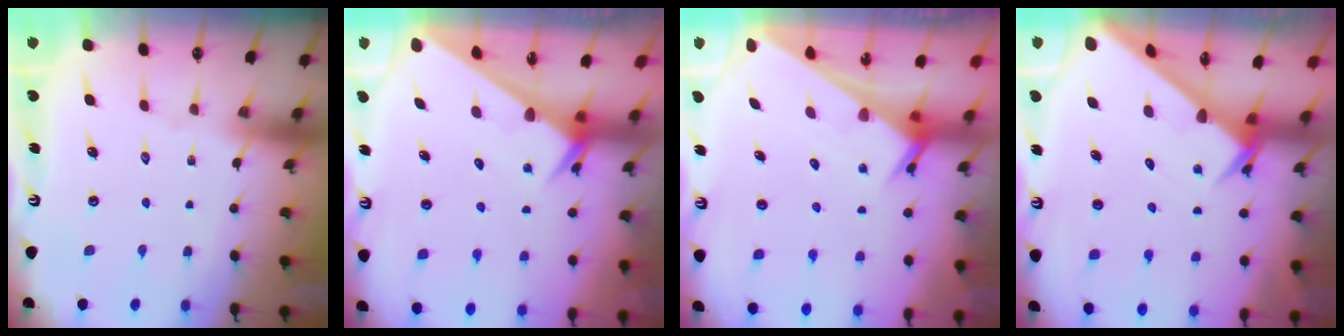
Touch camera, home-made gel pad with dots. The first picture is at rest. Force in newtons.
{"total": 2.9, "press": 2.9, "slide": 0.0}
{"total": 3.3, "press": 3.2, "slide": 0.2}
{"total": 3.0, "press": 3.0, "slide": 0.2}